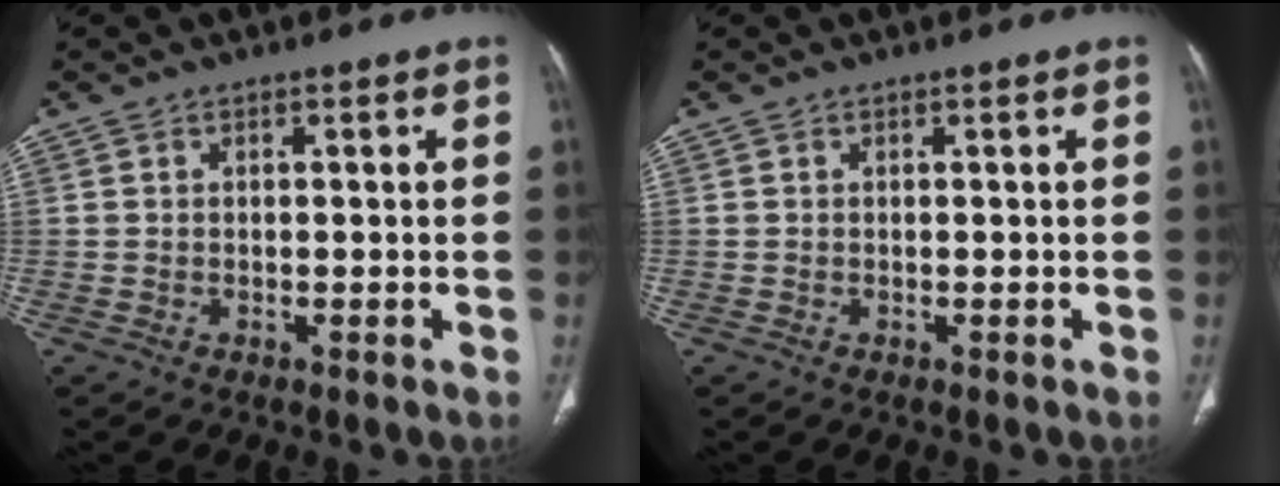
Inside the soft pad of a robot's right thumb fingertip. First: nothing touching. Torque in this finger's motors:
{"motor_torque": [-0.05, -0.17, 0.45, -0.27, -0.03]}